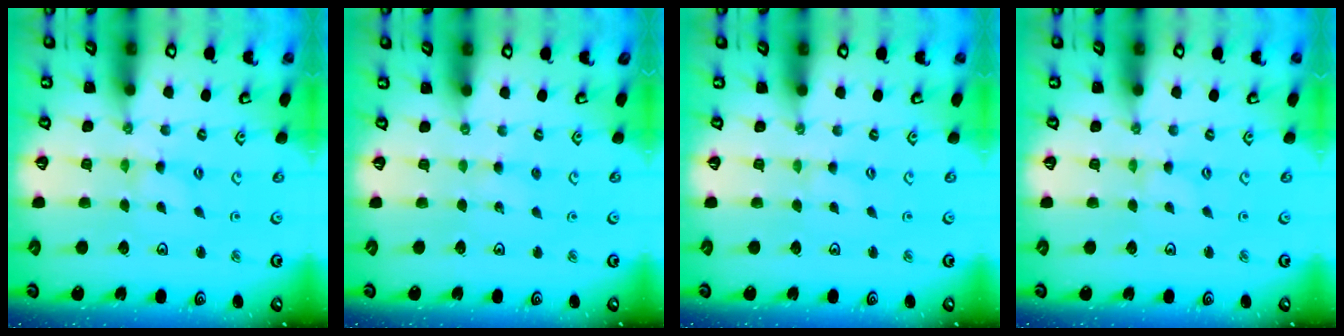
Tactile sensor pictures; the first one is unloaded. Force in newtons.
{"total": 2.6, "press": 2.6, "slide": 0.3}
{"total": 1.0, "press": 1.0, "slide": 0.2}
{"total": 0.0}